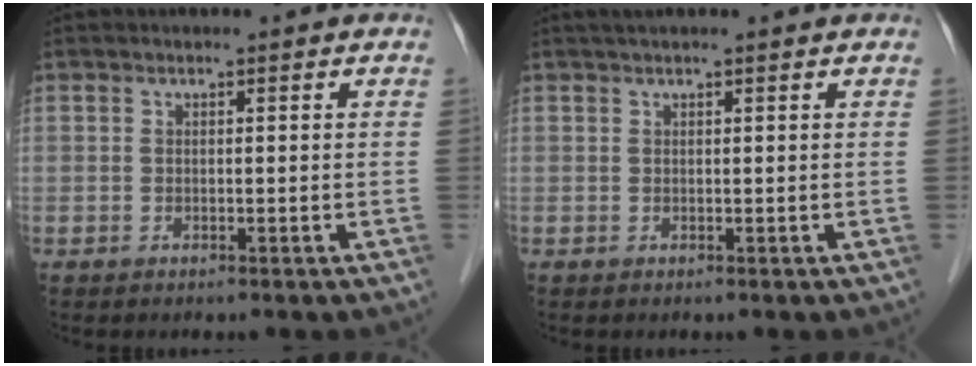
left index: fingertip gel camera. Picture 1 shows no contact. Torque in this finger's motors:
{"motor_torque": [0.10, 0.02, -0.01, 0.00]}